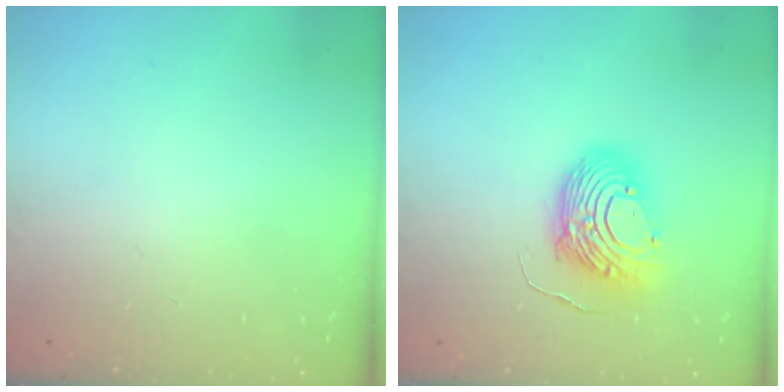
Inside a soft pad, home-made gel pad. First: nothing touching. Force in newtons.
{"total": 12.2, "press": 12.1, "slide": 0.9}